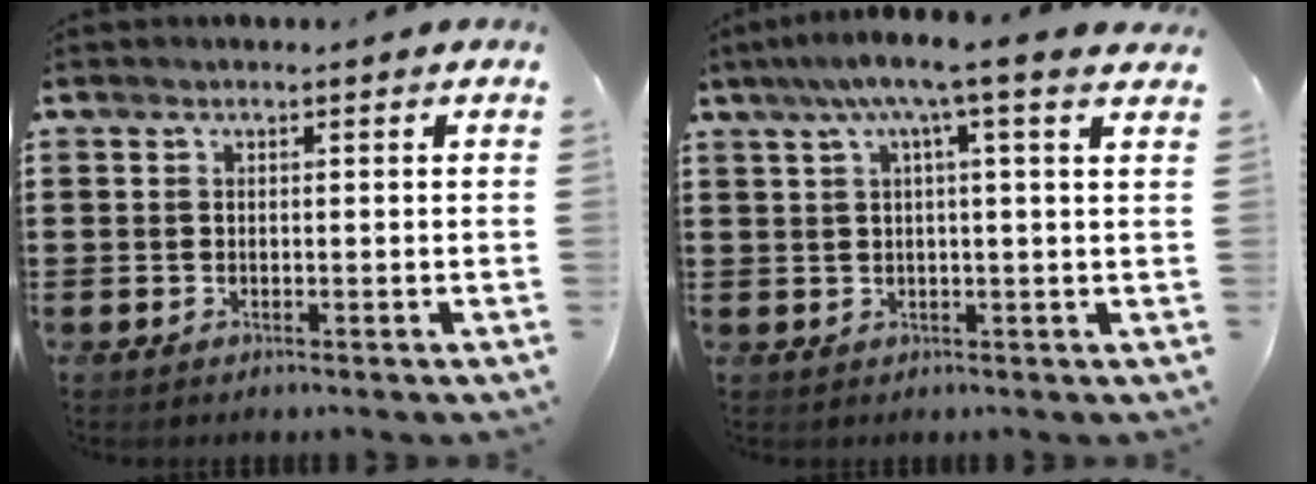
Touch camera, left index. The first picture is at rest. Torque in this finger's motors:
{"motor_torque": [2.14, 0.00, 0.49, 0.21]}